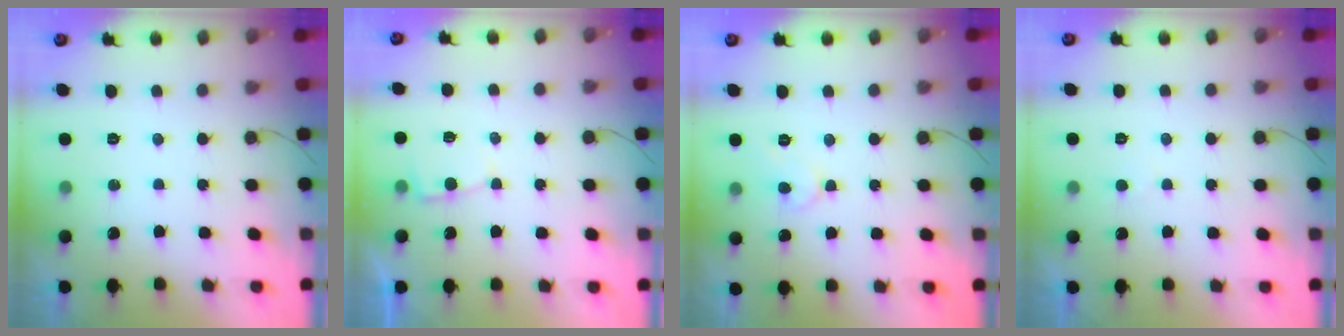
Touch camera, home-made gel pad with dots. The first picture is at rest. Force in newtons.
{"total": 2.6, "press": 2.6, "slide": 0.3}
{"total": 4.7, "press": 4.7, "slide": 0.5}
{"total": 1.9, "press": 1.9, "slide": 0.3}